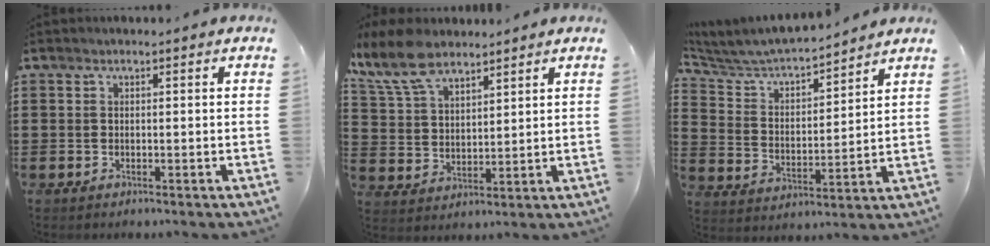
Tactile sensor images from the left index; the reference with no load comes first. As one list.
[{"total": 9.5, "force": [7.2, 3.7, 5.0], "torque": [-0.126, -0.012, 0.134]}, {"total": 5.2, "force": [5.0, 0.8, 1.2], "torque": [-0.051, -0.035, 0.077]}]